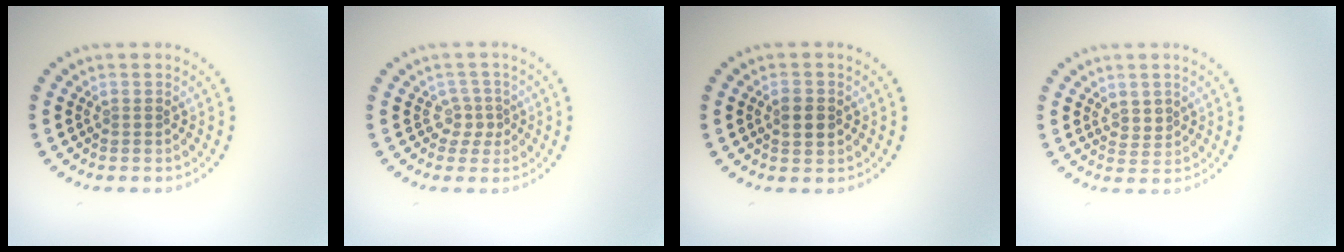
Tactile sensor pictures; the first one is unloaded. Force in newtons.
{"total": 1.7, "press": 1.2, "slide": 1.3}
{"total": 2.3, "press": 2.3, "slide": 0.1}
{"total": 1.5, "press": 1.3, "slide": 0.7}